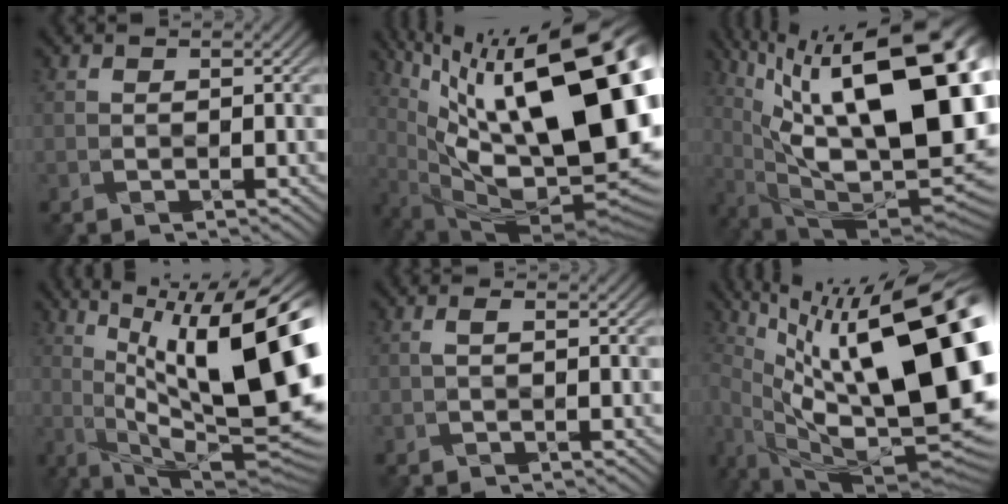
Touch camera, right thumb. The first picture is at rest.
{"total": 22.0, "force": [5.4, 8.2, 19.6], "torque": [-0.283, 0.011, 0.108]}
{"total": 23.2, "force": [7.5, 9.3, 19.9], "torque": [-0.305, 0.038, 0.133]}
{"total": 18.3, "force": [3.0, 6.1, 17.0], "torque": [-0.268, 0.015, 0.063]}
{"total": 0.9, "force": [0.1, 0.2, 0.9], "torque": [-0.018, 0.003, 0.000]}
{"total": 20.9, "force": [3.2, 7.7, 19.1], "torque": [-0.295, 0.005, 0.065]}